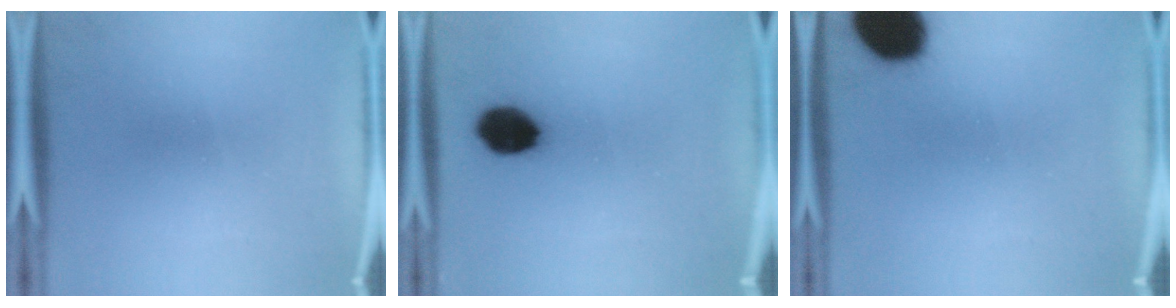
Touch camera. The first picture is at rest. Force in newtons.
{"total": 9.1}
{"total": 17.0}